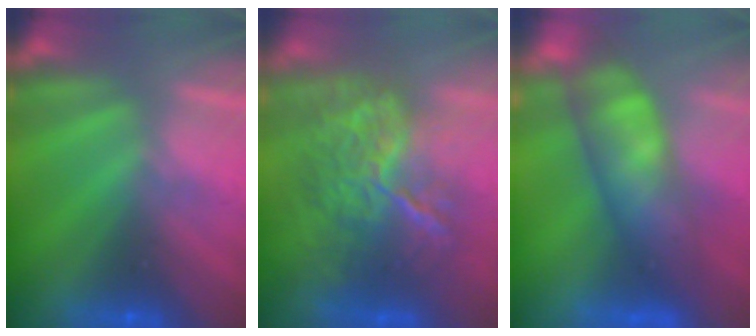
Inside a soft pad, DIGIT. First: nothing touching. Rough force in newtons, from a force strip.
{"total": 7.7}
{"total": 7.4}